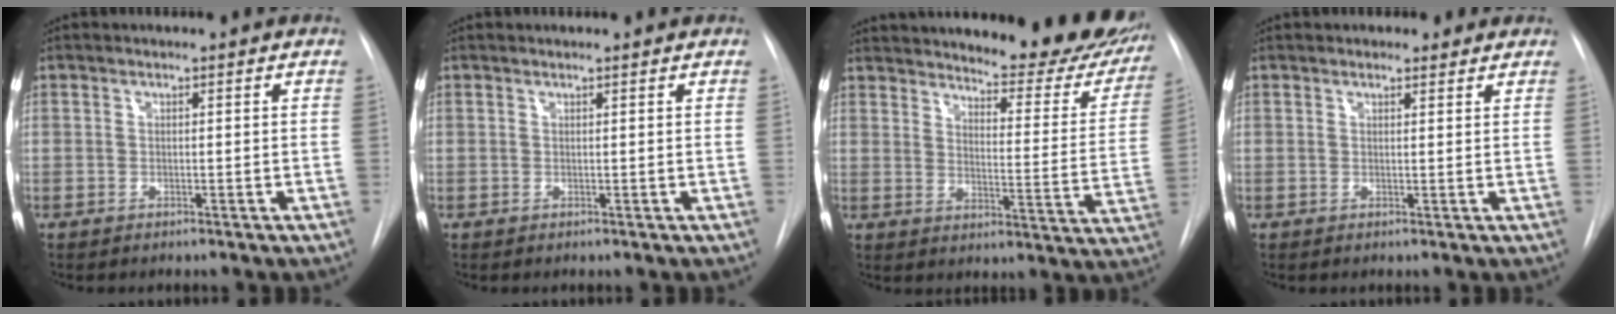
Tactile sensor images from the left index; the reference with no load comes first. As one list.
[{"total": 0.7, "force": [0.7, -0.1, 0.0], "torque": [-0.007, 0.004, 0.009]}, {"total": 25.8, "force": [22.8, 5.8, 10.8], "torque": [-0.149, -0.065, 0.270]}, {"total": 1.4, "force": [1.2, 0.8, 0.4], "torque": [-0.007, -0.001, 0.010]}]